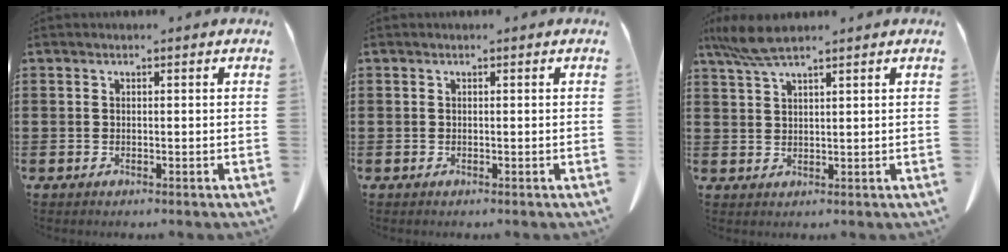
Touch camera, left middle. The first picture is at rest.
{"total": 0.0}
{"total": 5.3, "force": [4.0, 0.7, 3.4], "torque": [-0.076, -0.002, 0.074]}